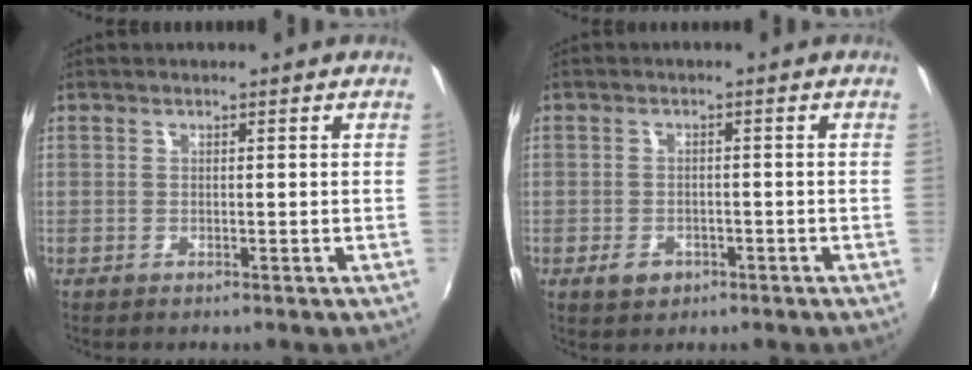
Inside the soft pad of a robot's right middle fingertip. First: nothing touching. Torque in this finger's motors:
{"motor_torque": [0.43, -0.40, 0.13, 0.01]}